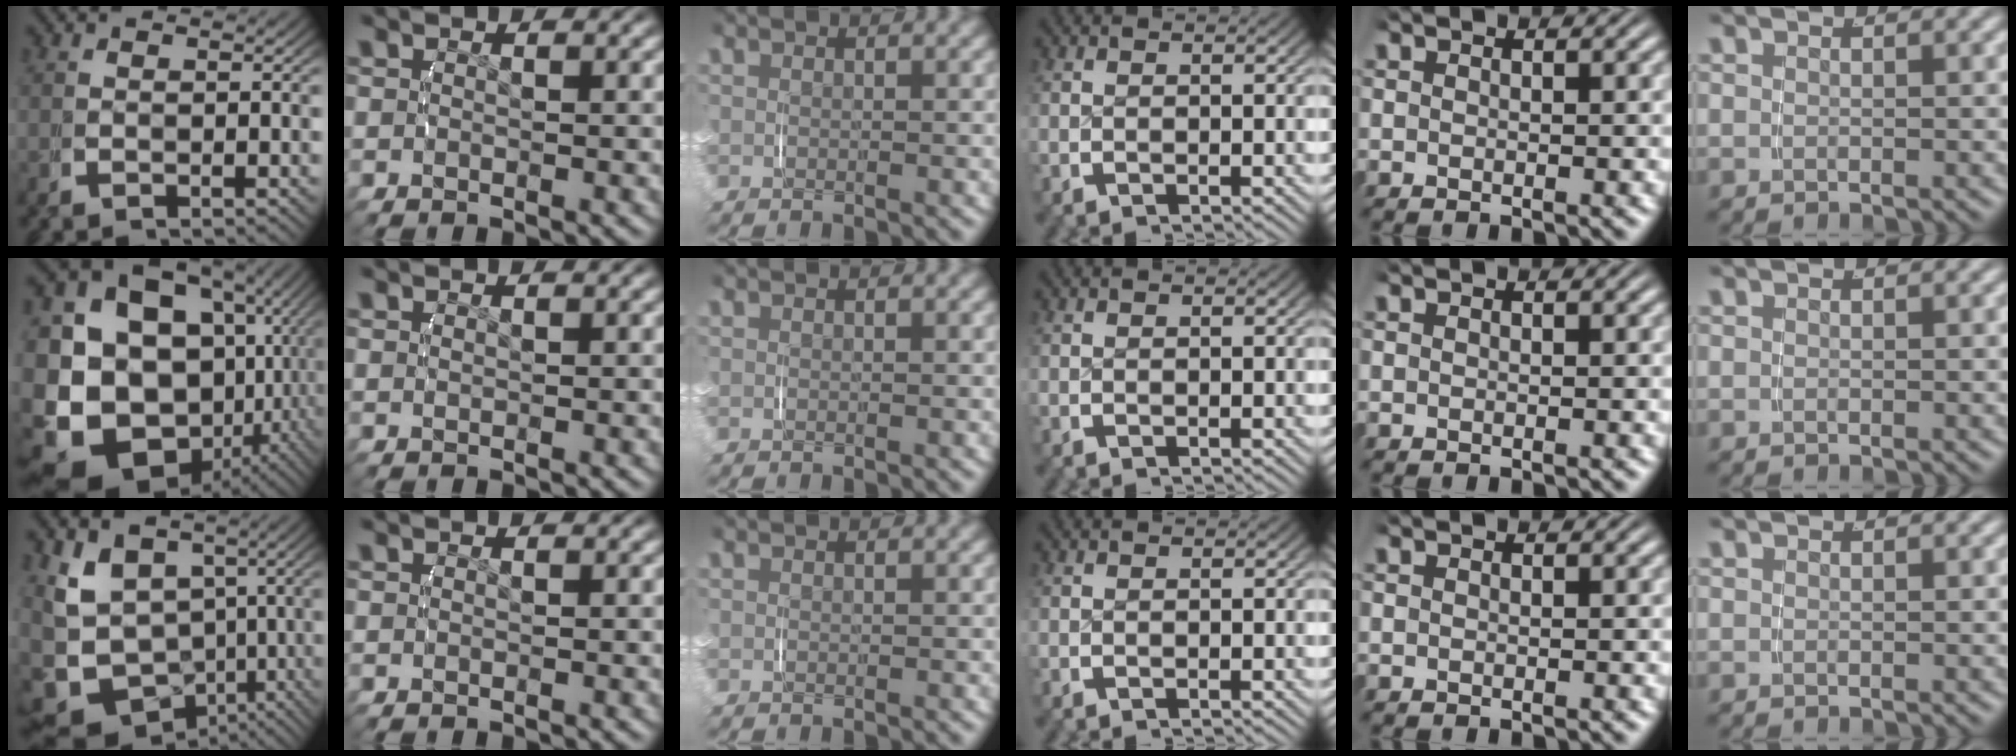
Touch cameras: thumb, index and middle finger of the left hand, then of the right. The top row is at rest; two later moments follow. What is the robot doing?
{"motion": "lift_and_place", "object": "backpack"}